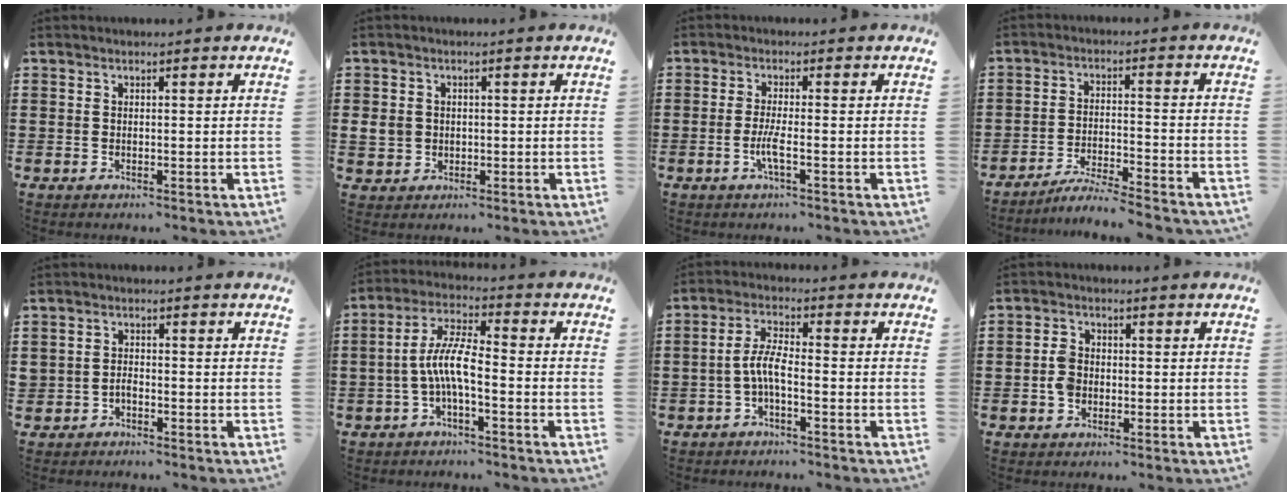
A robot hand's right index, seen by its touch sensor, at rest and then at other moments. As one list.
[{"total": 3.2, "force": [-0.1, 2.9, 1.3], "torque": [-0.041, 0.005, -0.006]}, {"total": 3.2, "force": [-1.2, 0.1, 3.0], "torque": [-0.066, -0.008, -0.026]}, {"total": 4.7, "force": [-4.5, -0.3, 1.3], "torque": [-0.032, -0.005, -0.091]}, {"total": 1.5, "force": [-0.8, 1.0, 0.7], "torque": [-0.017, 0.001, -0.017]}, {"total": 7.5, "force": [-1.9, 2.0, 6.9], "torque": [-0.156, -0.005, -0.042]}, {"total": 4.8, "force": [-1.5, 1.3, 4.4], "torque": [-0.107, -0.003, -0.038]}, {"total": 3.5, "force": [-0.7, 2.6, 2.2], "torque": [-0.058, 0.002, -0.018]}]